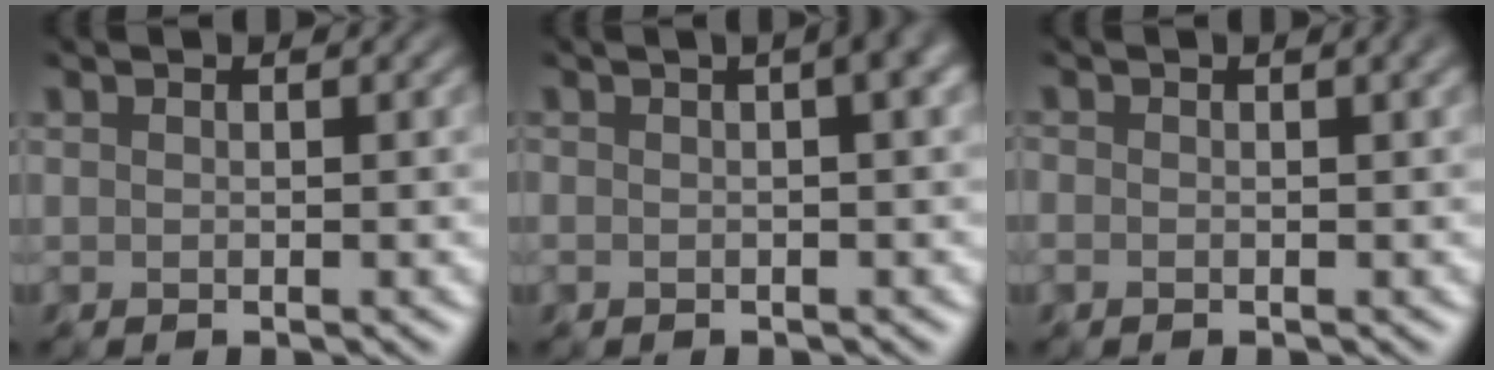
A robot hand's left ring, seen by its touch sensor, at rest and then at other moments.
{"total": 2.8, "force": [0.3, 0.5, 2.7], "torque": [-0.032, 0.008, 0.002]}
{"total": 1.5, "force": [0.2, 0.7, 1.3], "torque": [-0.016, -0.001, 0.000]}